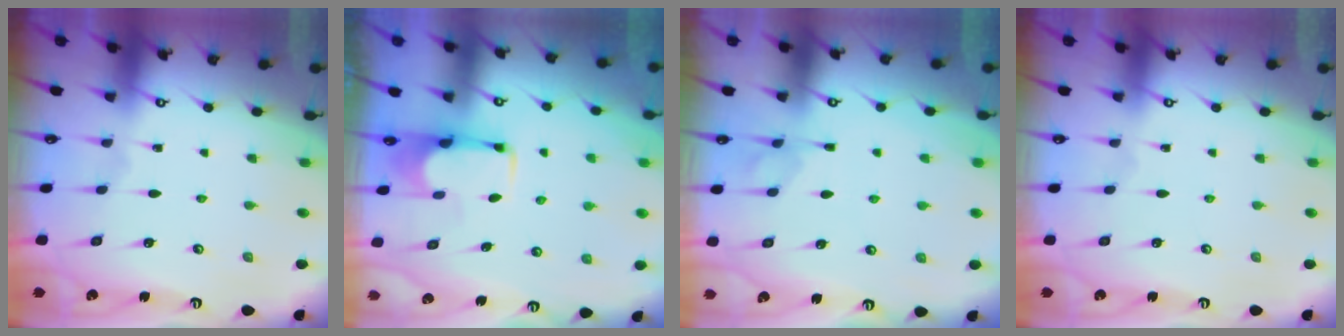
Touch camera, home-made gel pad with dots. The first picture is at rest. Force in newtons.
{"total": 1.9, "press": 1.8, "slide": 0.7}
{"total": 1.3, "press": 0.6, "slide": 1.1}
{"total": 0.0}